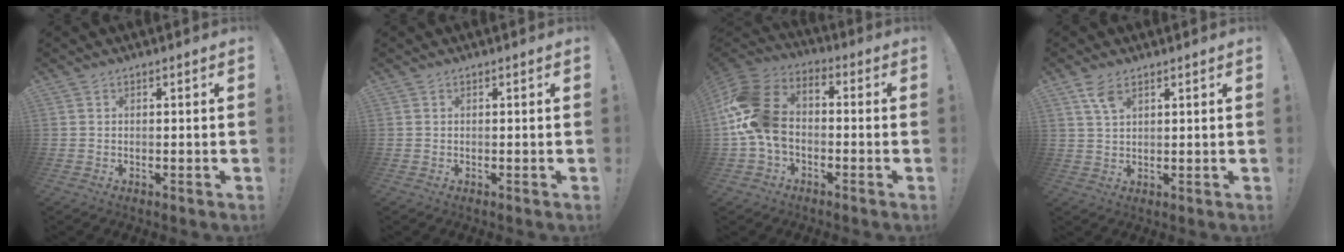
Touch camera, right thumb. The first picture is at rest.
{"total": 0.0}
{"total": 15.4, "force": [-2.2, 10.6, 11.0], "torque": [-0.224, 0.016, -0.034]}
{"total": 5.0, "force": [3.2, 2.0, 3.4], "torque": [-0.064, -0.011, 0.059]}